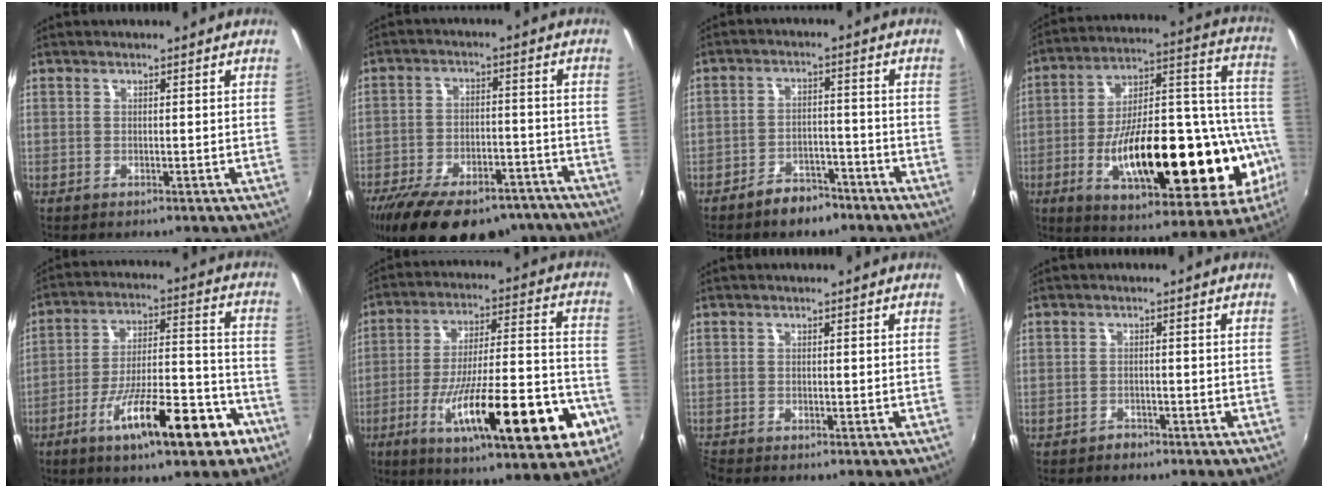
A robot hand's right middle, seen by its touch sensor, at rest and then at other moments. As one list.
[{"total": 23.8, "force": [-18.0, 10.2, 11.7], "torque": [-0.230, -0.012, -0.249]}, {"total": 5.8, "force": [-4.7, 2.8, 2.1], "torque": [-0.048, 0.016, -0.063]}, {"total": 31.6, "force": [-9.4, 11.8, 27.8], "torque": [-0.422, 0.010, -0.136]}, {"total": 17.3, "force": [-9.9, 4.3, 13.5], "torque": [-0.226, -0.006, -0.154]}, {"total": 24.9, "force": [-10.8, 5.5, 21.8], "torque": [-0.348, -0.040, -0.162]}, {"total": 1.6, "force": [-1.5, 0.3, 0.2], "torque": [-0.009, -0.011, -0.034]}, {"total": 1.7, "force": [-1.4, 0.9, -0.1], "torque": [-0.001, 0.005, -0.021]}]